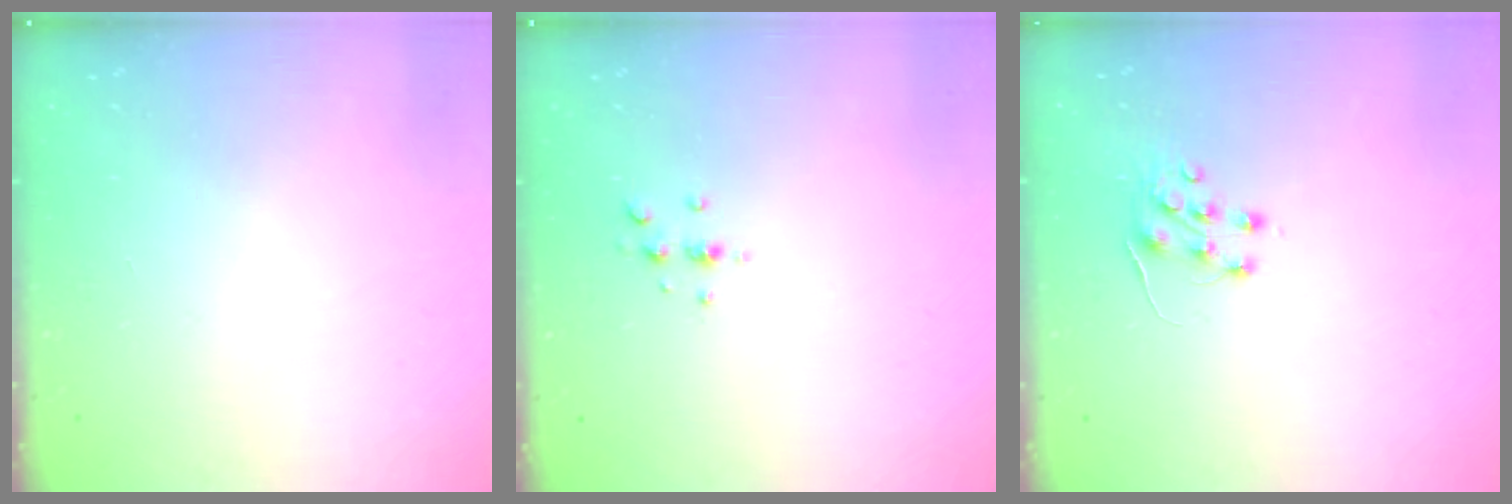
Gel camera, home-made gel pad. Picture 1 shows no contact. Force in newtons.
{"total": 3.7, "press": 3.3, "slide": 1.6}
{"total": 7.1, "press": 7.1, "slide": 0.6}